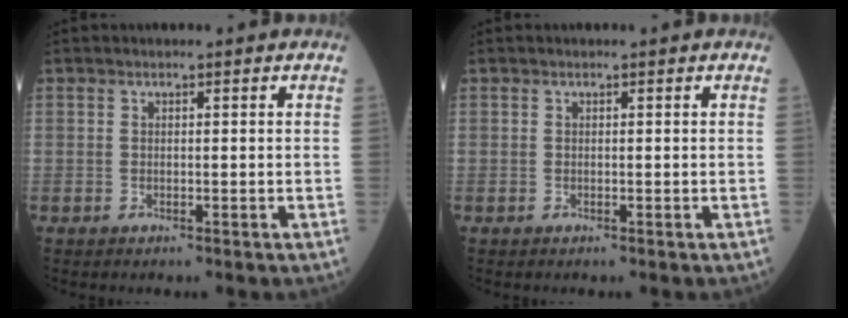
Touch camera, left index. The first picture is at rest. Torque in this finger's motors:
{"motor_torque": [0.08, 0.02, -0.01, 0.00]}